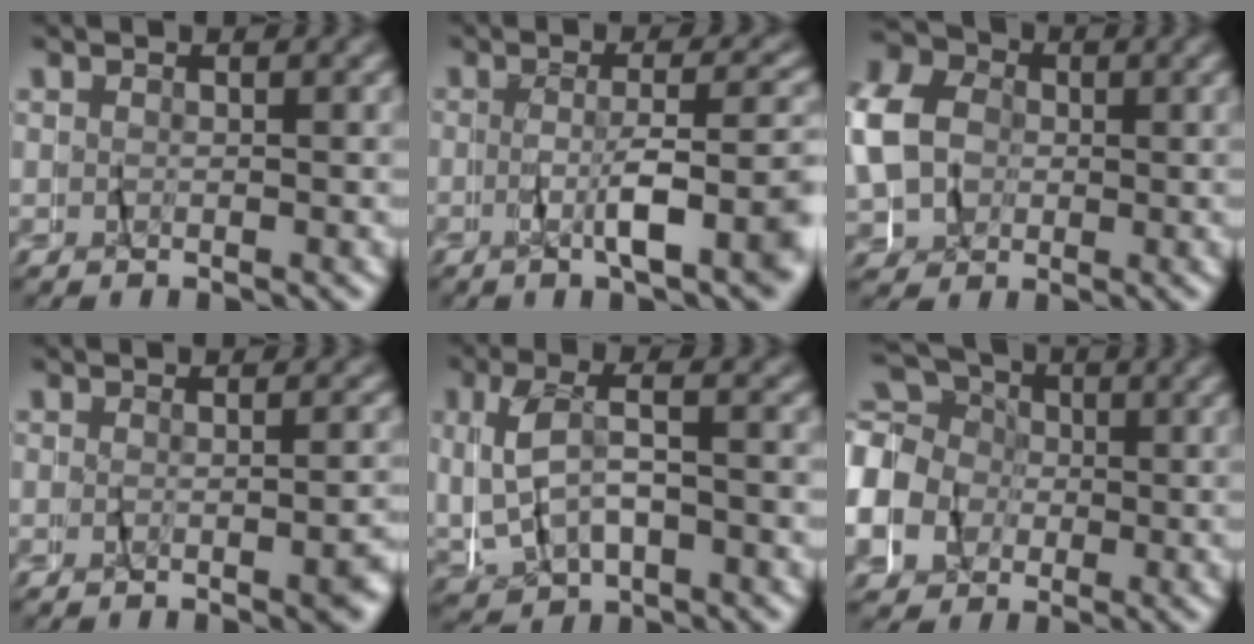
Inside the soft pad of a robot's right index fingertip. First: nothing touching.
{"total": 5.0, "force": [-2.0, 0.2, 4.6], "torque": [-0.073, -0.001, -0.030]}
{"total": 9.3, "force": [1.8, 8.0, 4.5], "torque": [-0.103, 0.001, 0.020]}
{"total": 2.4, "force": [-1.6, -0.5, 1.6], "torque": [-0.019, -0.001, -0.026]}
{"total": 4.3, "force": [-0.6, 2.8, 3.2], "torque": [-0.088, -0.003, -0.004]}
{"total": 15.6, "force": [0.3, 14.3, 6.1], "torque": [-0.173, -0.017, -0.014]}